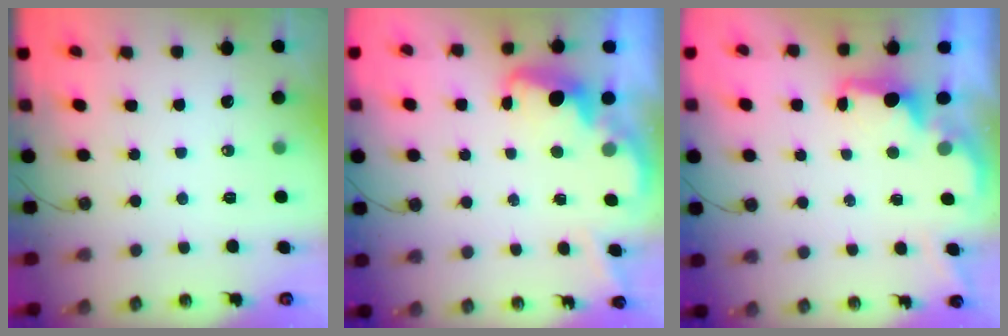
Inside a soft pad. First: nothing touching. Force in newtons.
{"total": 2.8, "press": 2.7, "slide": 0.8}
{"total": 1.8, "press": 1.6, "slide": 0.8}